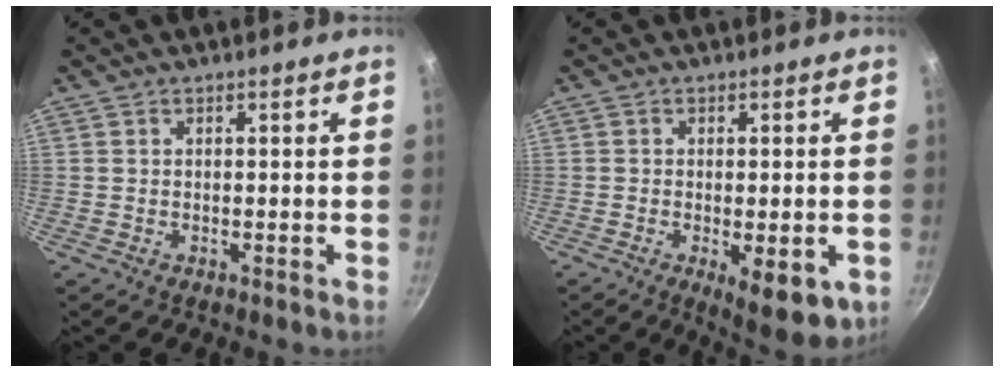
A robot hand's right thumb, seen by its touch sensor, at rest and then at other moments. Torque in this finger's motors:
{"motor_torque": [0.03, 0.57, -0.16, 0.00, 0.00]}